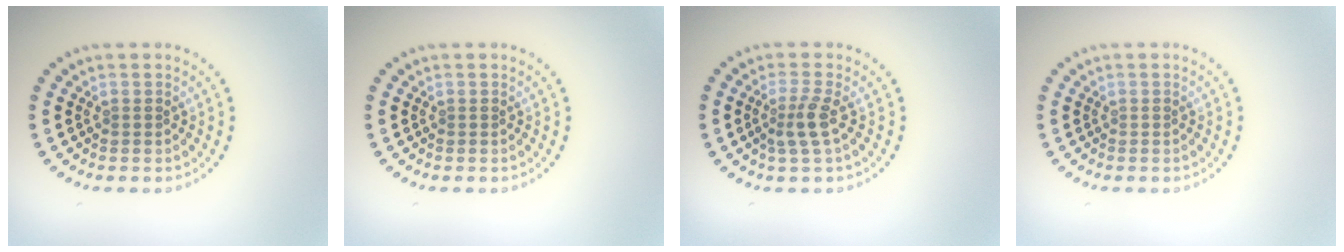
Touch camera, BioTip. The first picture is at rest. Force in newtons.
{"total": 0.0}
{"total": 2.2, "press": 1.8, "slide": 1.3}
{"total": 0.0}